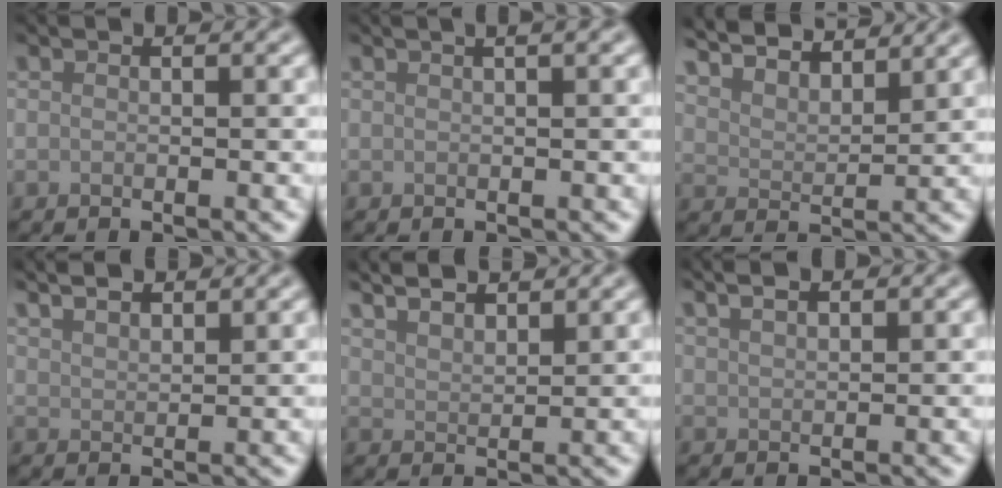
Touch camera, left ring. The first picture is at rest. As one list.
[{"total": 3.6, "force": [1.8, 1.6, 2.6], "torque": [-0.011, 0.015, -0.001]}, {"total": 7.8, "force": [6.8, 2.1, 3.2], "torque": [-0.047, 0.011, 0.091]}, {"total": 3.8, "force": [3.2, 1.1, 1.8], "torque": [-0.018, 0.018, 0.036]}, {"total": 4.7, "force": [4.0, 1.2, 2.1], "torque": [-0.022, 0.017, 0.048]}, {"total": 3.7, "force": [2.6, 1.4, 2.2], "torque": [-0.020, 0.023, 0.019]}]